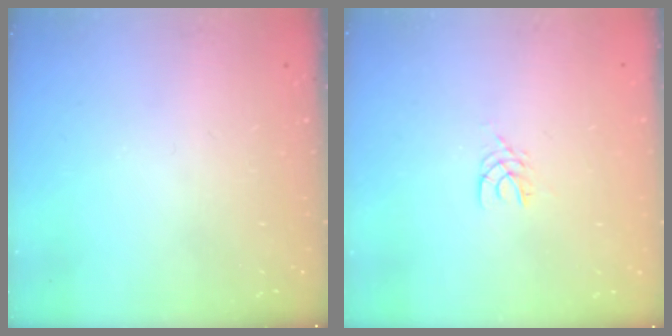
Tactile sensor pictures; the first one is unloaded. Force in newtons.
{"total": 2.5, "press": 2.5, "slide": 0.4}